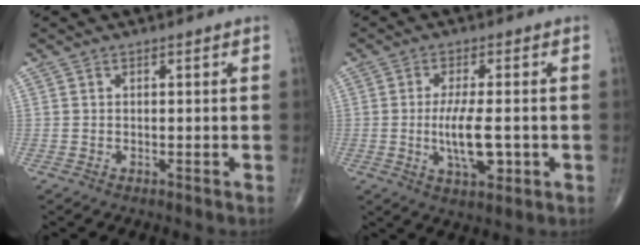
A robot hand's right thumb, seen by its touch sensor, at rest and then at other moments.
{"total": 8.4, "force": [-1.1, 3.0, 7.8], "torque": [-0.144, -0.009, -0.016]}